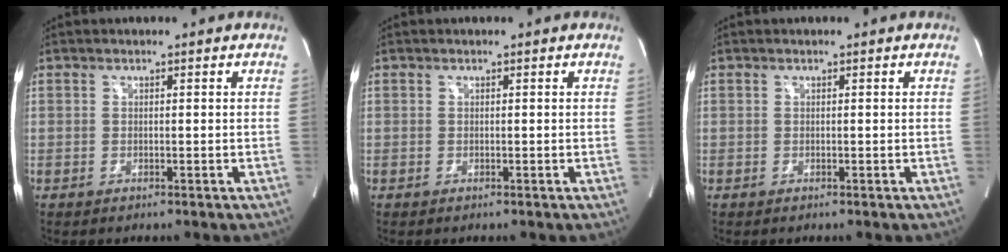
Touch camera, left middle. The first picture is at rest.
{"total": 0.0}
{"total": 0.0}